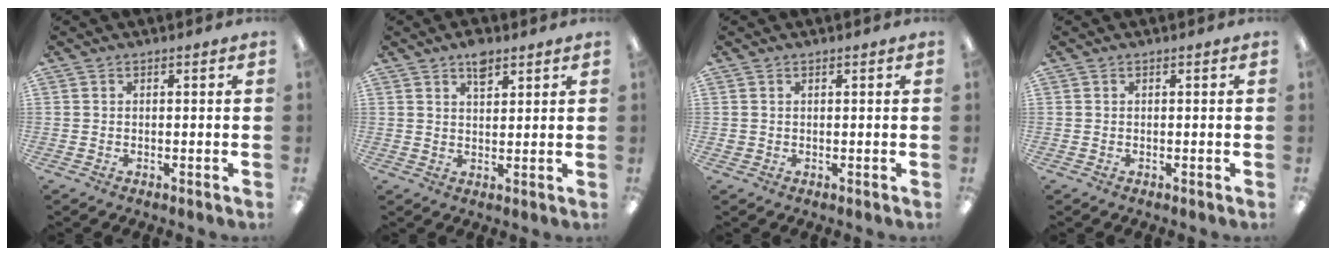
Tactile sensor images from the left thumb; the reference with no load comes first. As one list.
[{"total": 5.0, "force": [3.5, 2.3, 2.7], "torque": [-0.036, -0.013, 0.059]}, {"total": 0.8, "force": [0.4, 0.6, 0.1], "torque": [-0.002, 0.002, 0.008]}, {"total": 0.0}]